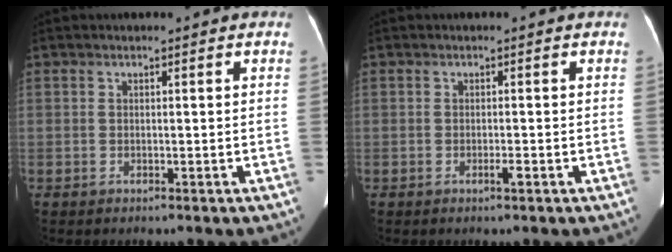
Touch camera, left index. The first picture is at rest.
{"total": 0.9, "force": [-0.5, 0.0, 0.7], "torque": [-0.013, 0.000, -0.010]}